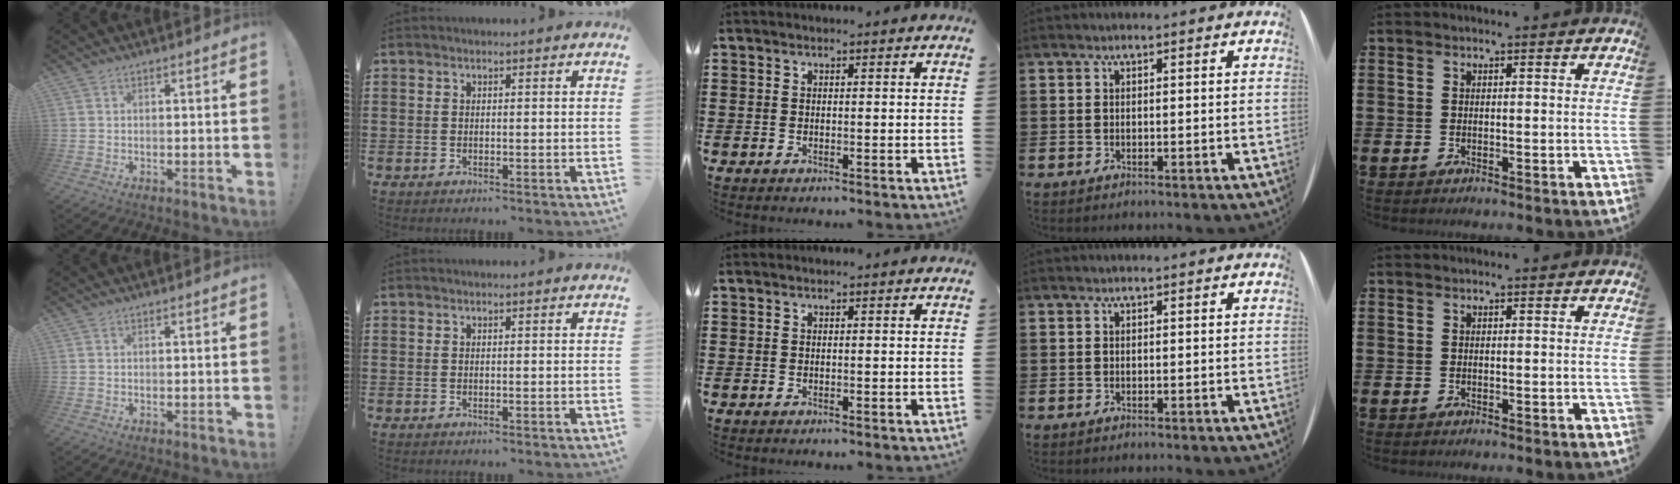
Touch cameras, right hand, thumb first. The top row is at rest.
{}